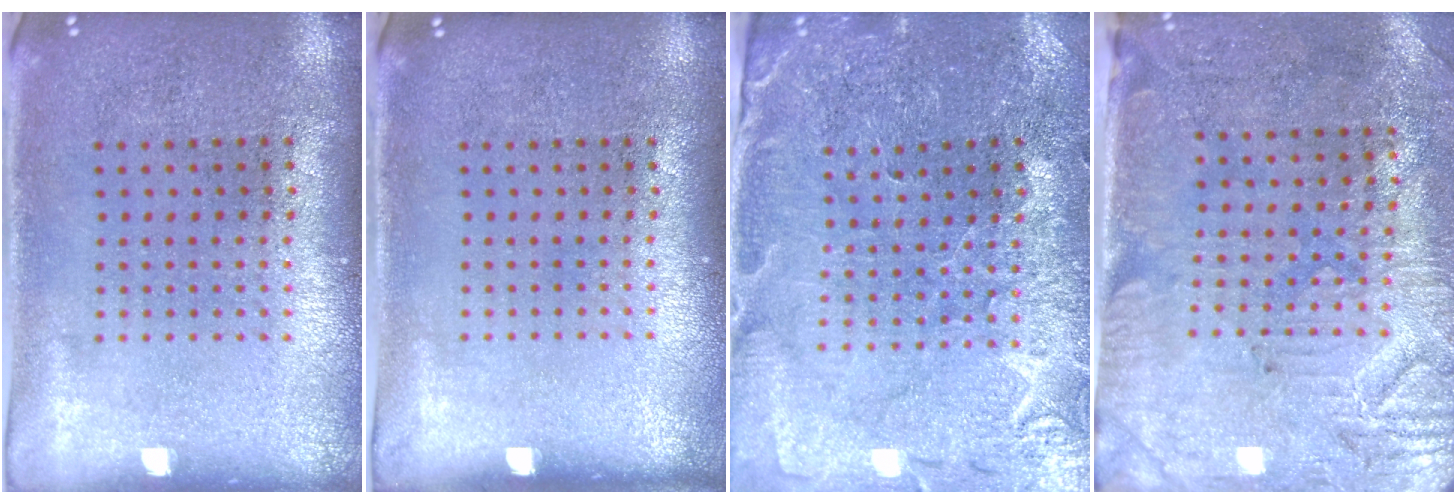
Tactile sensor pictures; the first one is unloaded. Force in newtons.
{"total": 0.0}
{"total": 1.3, "press": 1.2, "slide": 0.2}
{"total": 3.1, "press": 2.7, "slide": 1.5}